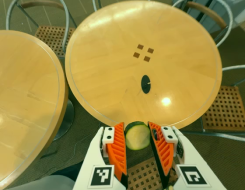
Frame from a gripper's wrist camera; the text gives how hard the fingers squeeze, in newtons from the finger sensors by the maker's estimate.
{"total": 9.6, "left": 9.7, "right": 9.5}